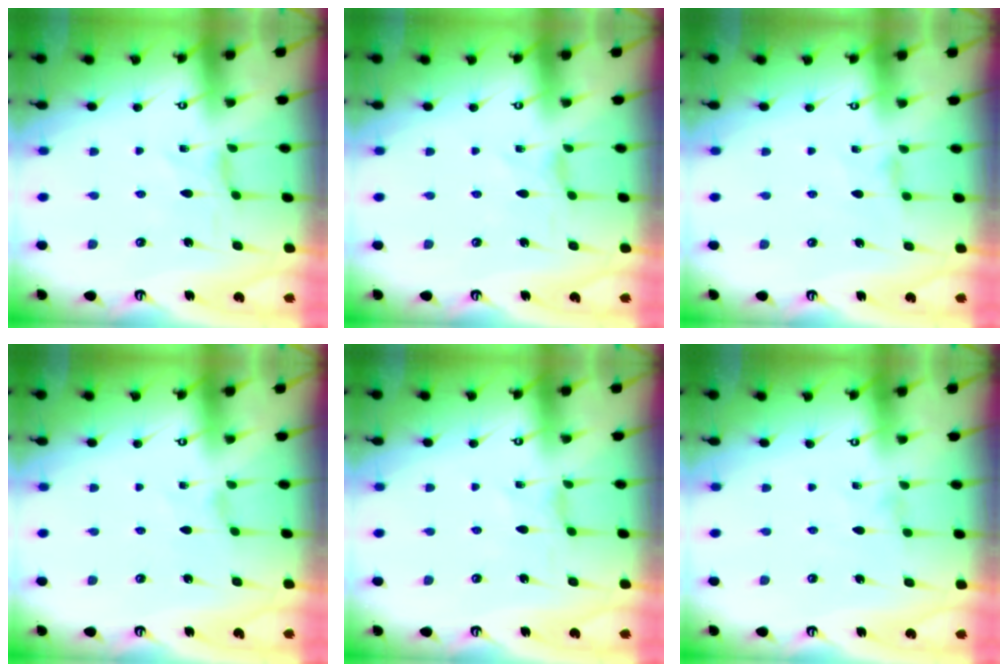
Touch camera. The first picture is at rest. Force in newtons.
{"total": 0.0}
{"total": 1.4, "press": 1.3, "slide": 0.5}
{"total": 0.5, "press": 0.5, "slide": 0.2}
{"total": 0.8, "press": 0.7, "slide": 0.1}
{"total": 0.0}